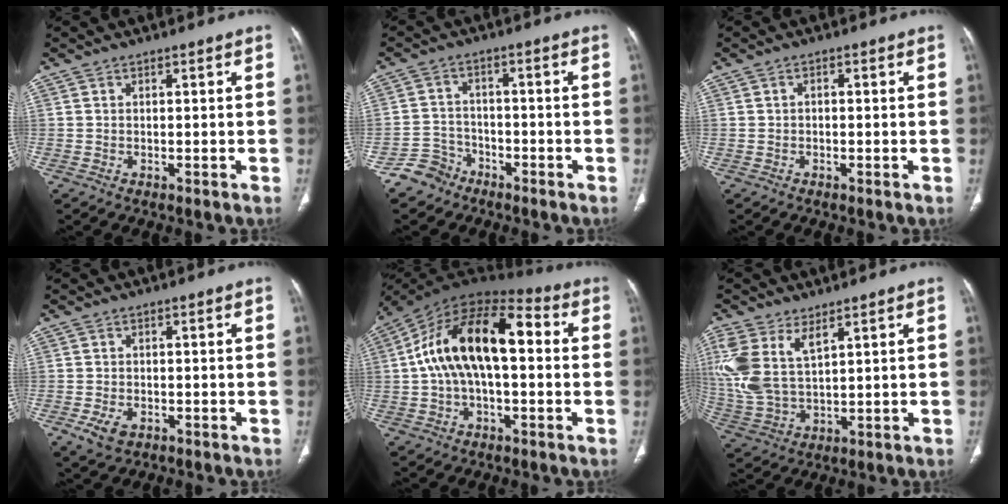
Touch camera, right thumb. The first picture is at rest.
{"total": 5.1, "force": [-3.7, 3.4, -0.3], "torque": [0.026, 0.031, -0.076]}
{"total": 0.8, "force": [0.0, 0.6, 0.5], "torque": [-0.006, 0.002, -0.003]}
{"total": 4.2, "force": [-1.8, 2.7, 2.7], "torque": [-0.054, 0.001, -0.025]}
{"total": 19.5, "force": [1.7, 10.1, 16.6], "torque": [-0.287, 0.048, 0.018]}
{"total": 13.0, "force": [5.5, 6.8, 9.6], "torque": [-0.228, -0.008, 0.126]}